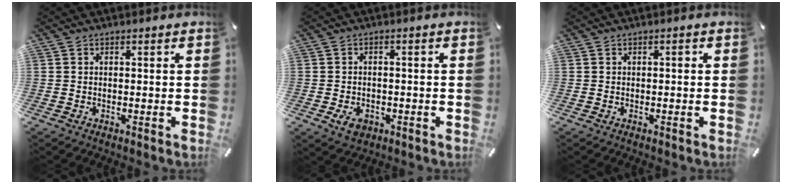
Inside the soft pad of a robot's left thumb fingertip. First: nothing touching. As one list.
[{"total": 3.9, "force": [-1.7, 2.8, 2.0], "torque": [-0.038, 0.007, -0.031]}, {"total": 0.5, "force": [-0.1, 0.3, 0.4], "torque": [-0.008, 0.002, -0.003]}]